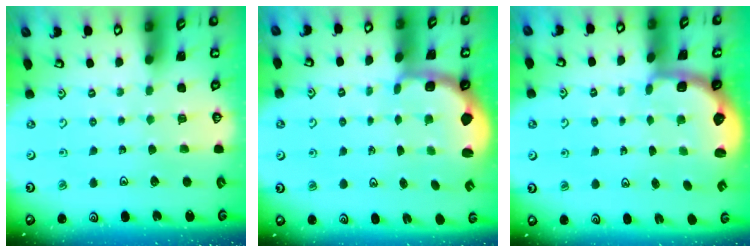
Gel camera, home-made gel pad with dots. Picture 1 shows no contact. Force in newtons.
{"total": 2.2, "press": 1.5, "slide": 1.6}
{"total": 2.6, "press": 2.1, "slide": 1.7}